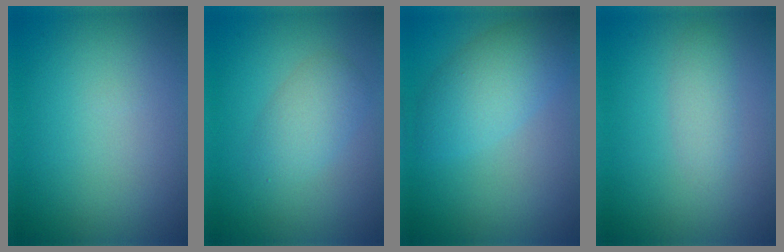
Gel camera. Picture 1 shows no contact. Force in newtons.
{"total": 2.7, "press": 2.7, "slide": 0.1}
{"total": 4.4, "press": 4.3, "slide": 0.2}
{"total": 1.7, "press": 1.7, "slide": 0.0}